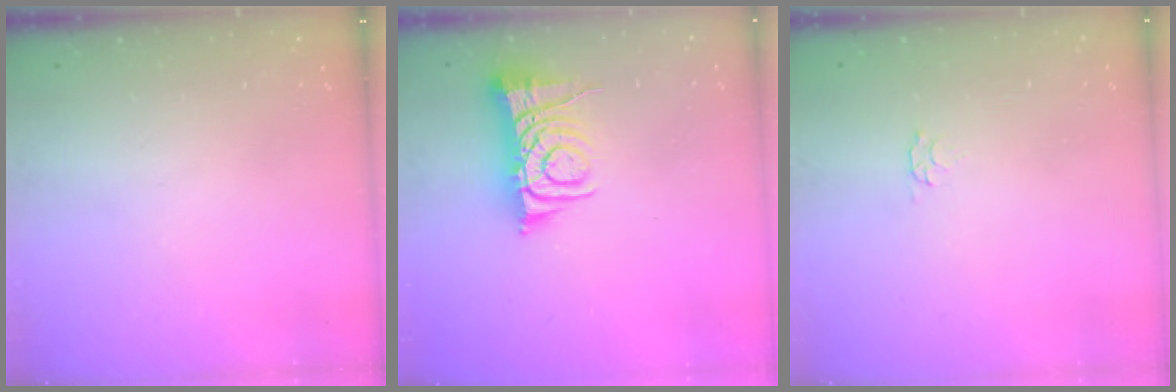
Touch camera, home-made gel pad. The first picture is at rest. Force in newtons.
{"total": 8.6, "press": 8.5, "slide": 1.0}
{"total": 2.8, "press": 2.7, "slide": 0.5}